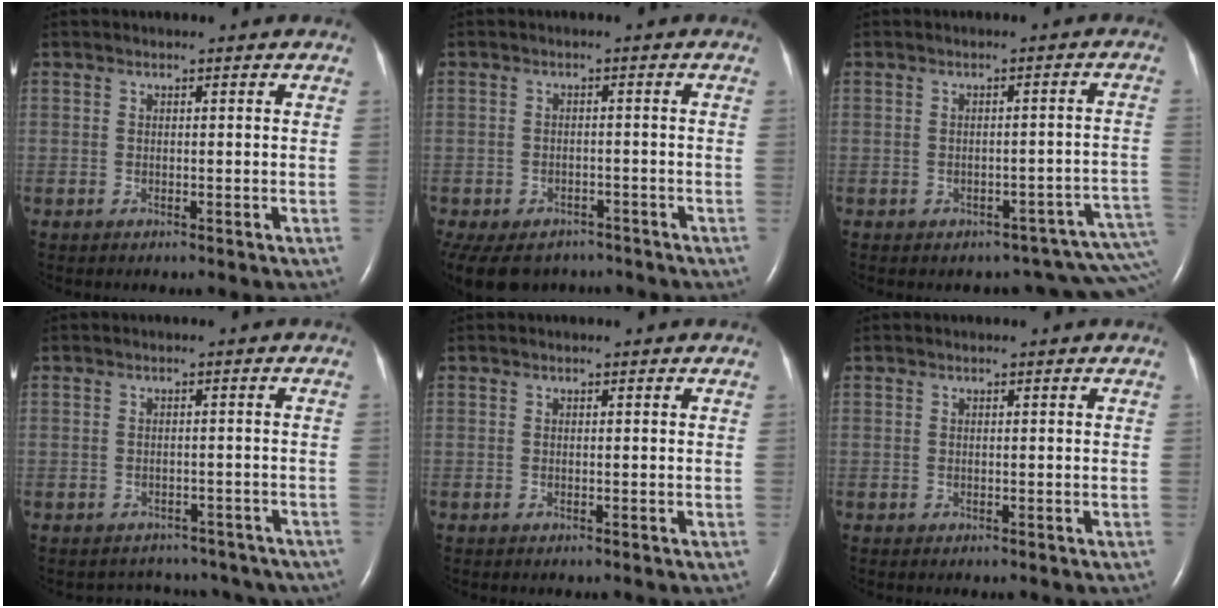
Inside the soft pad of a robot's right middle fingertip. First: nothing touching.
{"total": 14.2, "force": [-10.2, 8.5, 5.0], "torque": [-0.146, -0.007, -0.129]}
{"total": 9.7, "force": [-5.8, 5.3, 5.8], "torque": [-0.046, 0.034, -0.060]}
{"total": 10.5, "force": [-9.1, 5.0, 1.7], "torque": [-0.018, 0.018, -0.087]}
{"total": 0.0}
{"total": 0.0}